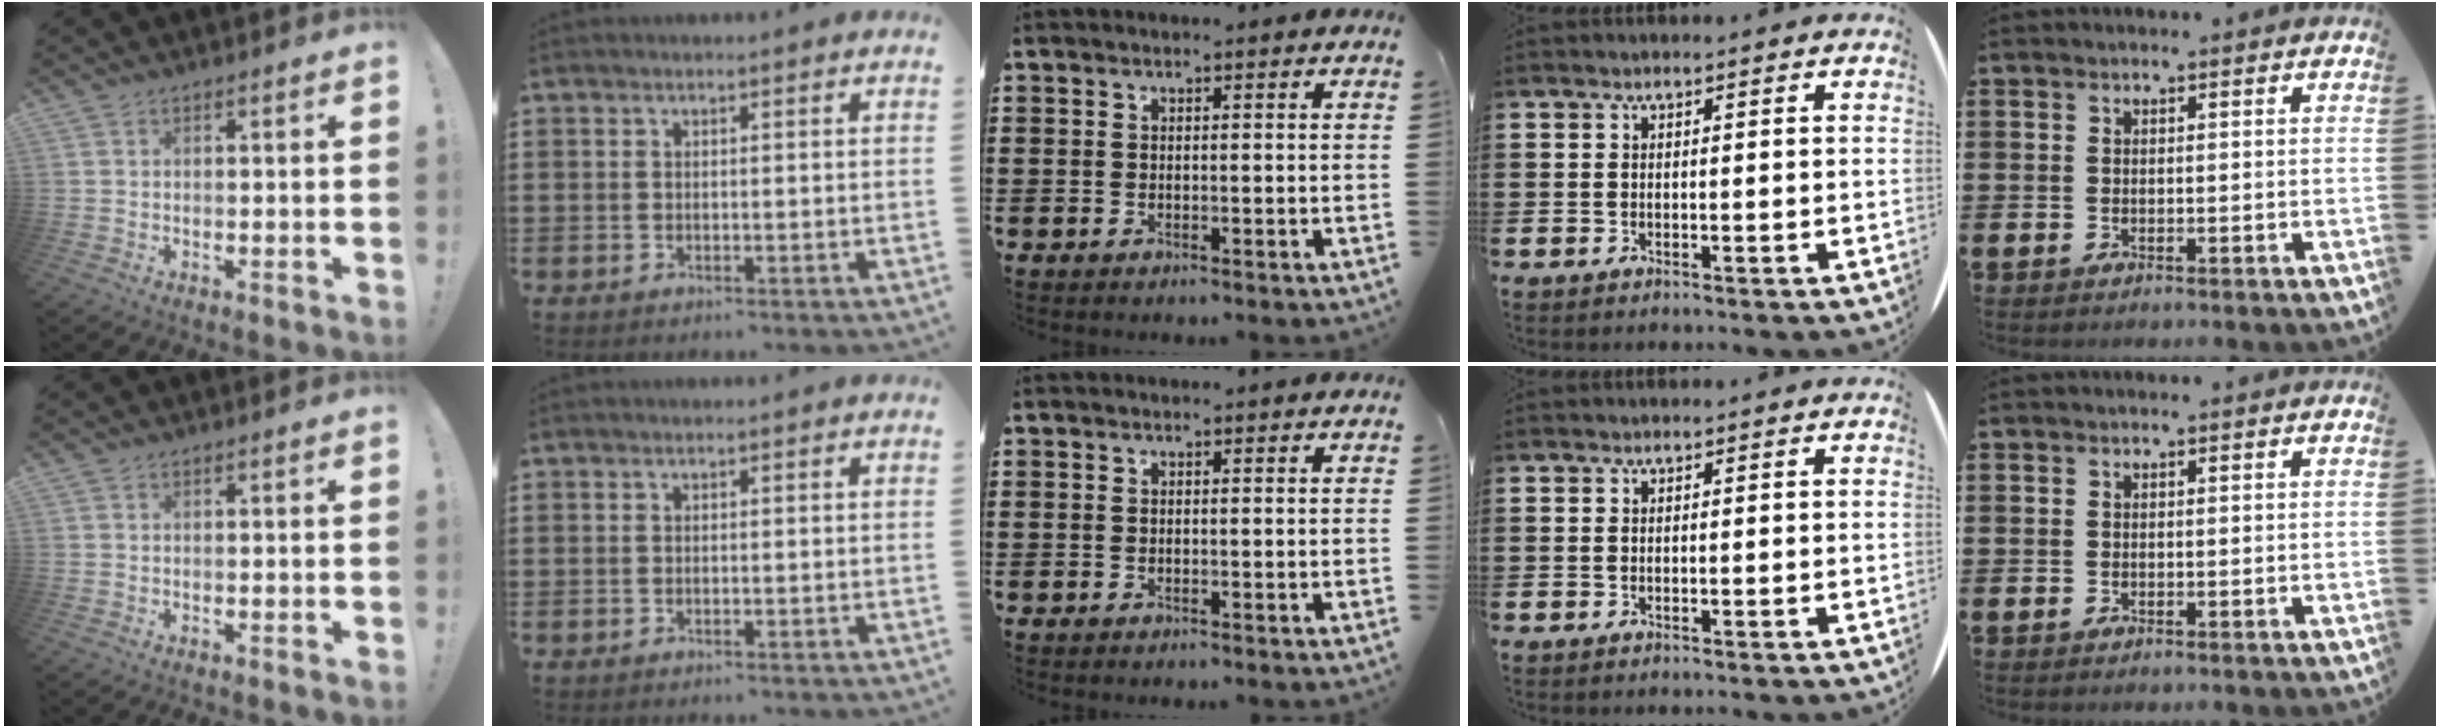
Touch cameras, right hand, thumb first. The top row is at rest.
{}